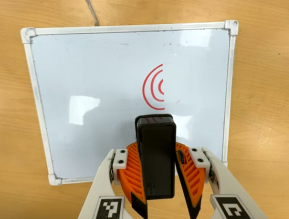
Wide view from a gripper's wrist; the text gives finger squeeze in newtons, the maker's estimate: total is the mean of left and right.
{"total": 10.9, "left": 10.3, "right": 11.4}